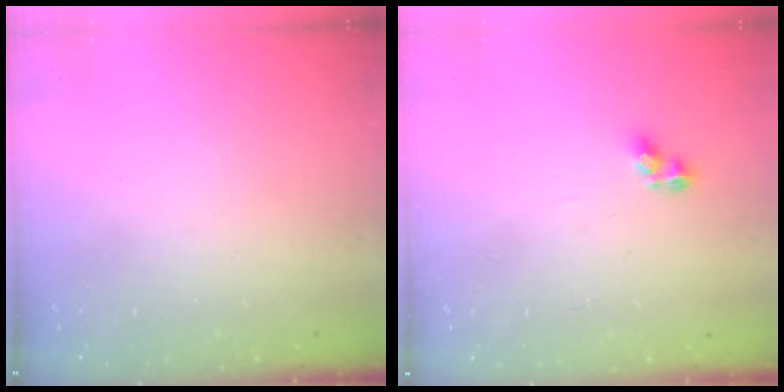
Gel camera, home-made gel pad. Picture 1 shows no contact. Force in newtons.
{"total": 5.5, "press": 5.5, "slide": 0.6}